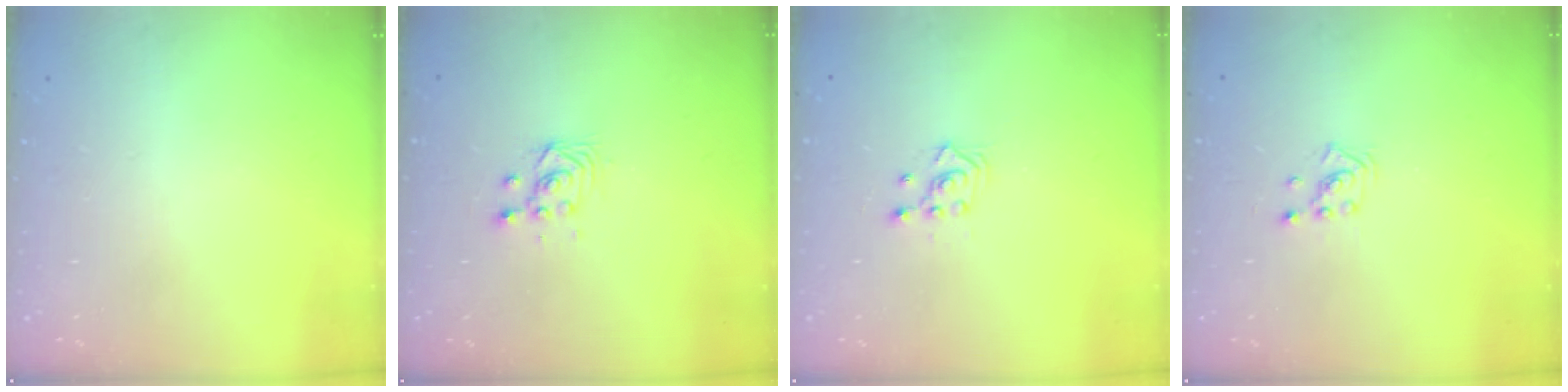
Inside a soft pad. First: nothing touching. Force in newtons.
{"total": 3.3, "press": 3.1, "slide": 1.1}
{"total": 2.6, "press": 2.4, "slide": 1.0}
{"total": 1.4, "press": 1.4, "slide": 0.1}